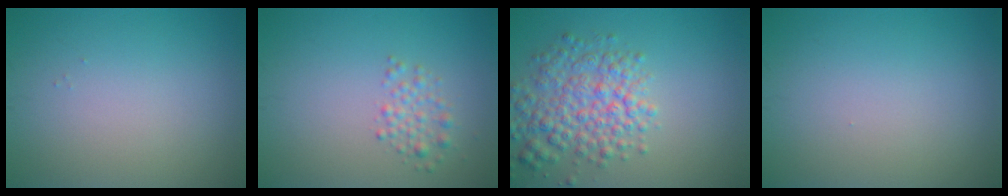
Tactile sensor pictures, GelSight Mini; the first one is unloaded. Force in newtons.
{"total": 1.7, "press": 1.7, "slide": 0.1}
{"total": 5.6, "press": 5.6, "slide": 0.2}
{"total": 0.0}